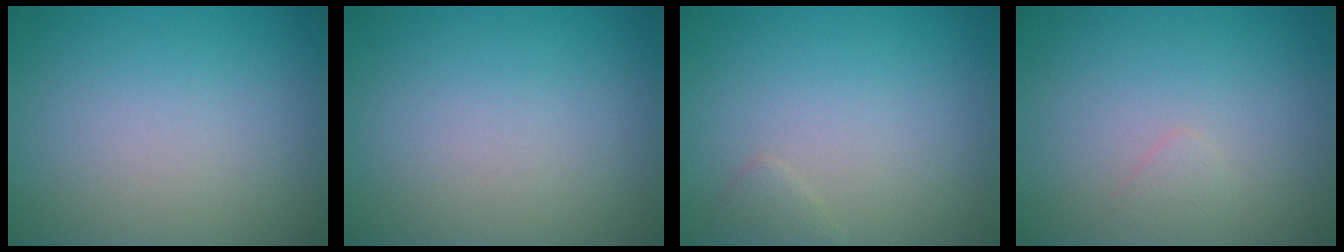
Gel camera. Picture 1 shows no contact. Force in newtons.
{"total": 0.0}
{"total": 0.9, "press": 0.9, "slide": 0.0}
{"total": 0.7, "press": 0.7, "slide": 0.0}